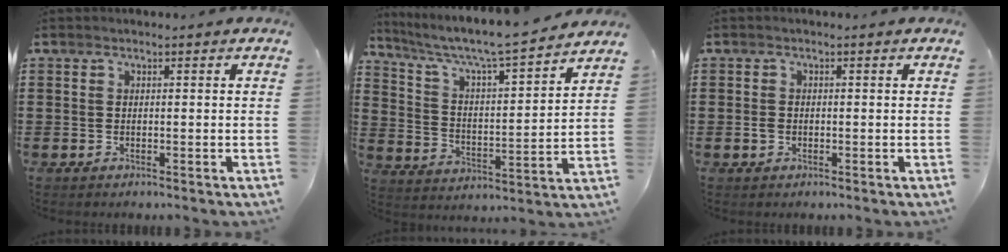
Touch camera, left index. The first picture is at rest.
{"total": 6.3, "force": [5.5, 0.2, 2.9], "torque": [-0.080, -0.042, 0.086]}
{"total": 1.1, "force": [-0.2, 0.9, 0.6], "torque": [-0.022, 0.002, -0.008]}